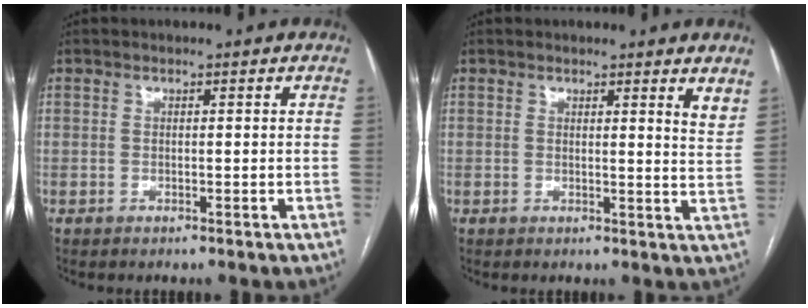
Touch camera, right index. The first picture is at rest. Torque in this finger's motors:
{"motor_torque": [-0.02, 0.08, 0.01, 0.00]}